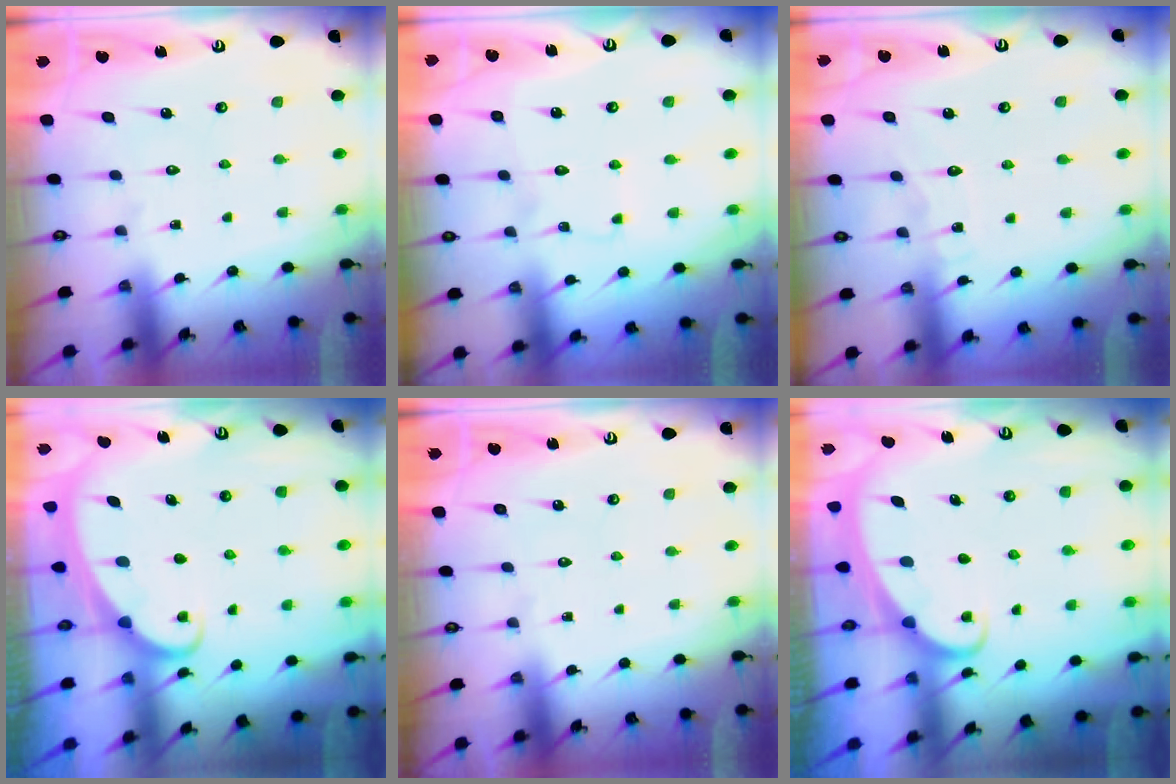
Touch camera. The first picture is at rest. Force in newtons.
{"total": 5.4, "press": 5.3, "slide": 0.5}
{"total": 4.5, "press": 4.5, "slide": 0.5}
{"total": 2.0, "press": 2.0, "slide": 0.1}
{"total": 0.0}
{"total": 2.0, "press": 2.0, "slide": 0.1}